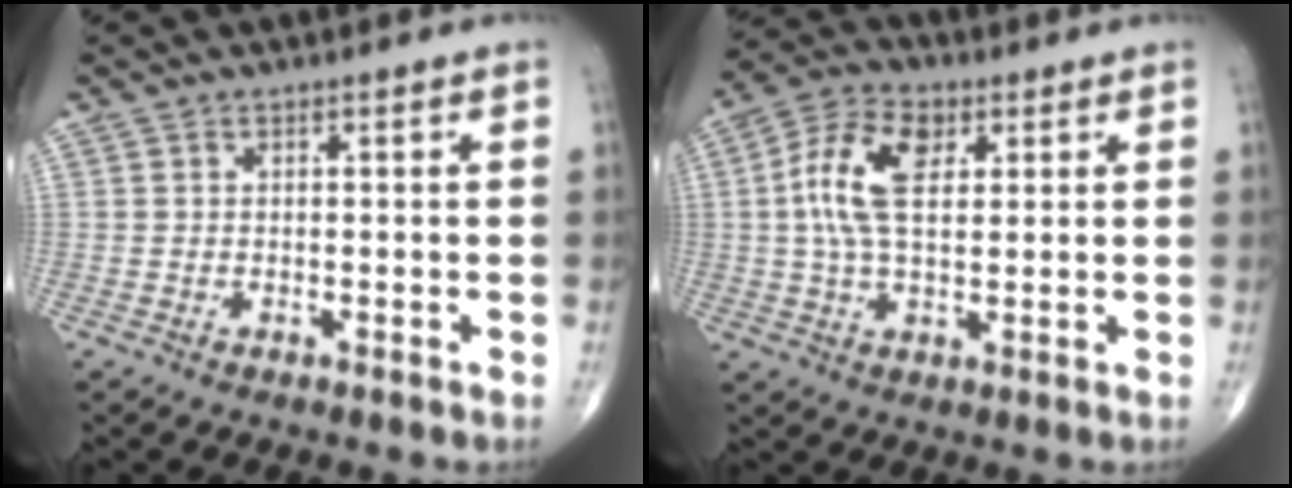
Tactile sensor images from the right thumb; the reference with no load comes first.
{"total": 11.8, "force": [2.5, 6.6, 9.4], "torque": [-0.174, 0.011, 0.041]}